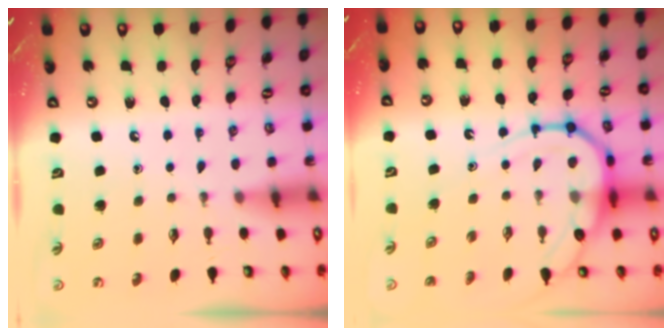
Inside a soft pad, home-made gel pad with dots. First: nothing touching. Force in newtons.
{"total": 11.8, "press": 11.7, "slide": 1.1}